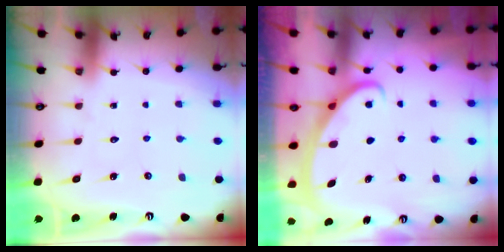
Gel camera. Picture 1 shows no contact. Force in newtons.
{"total": 2.9, "press": 2.9, "slide": 0.3}